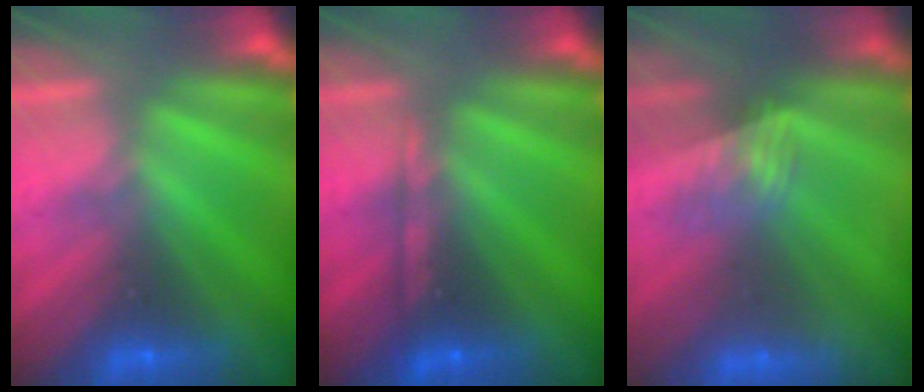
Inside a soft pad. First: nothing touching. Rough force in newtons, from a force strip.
{"total": 2.2}
{"total": 3.9}